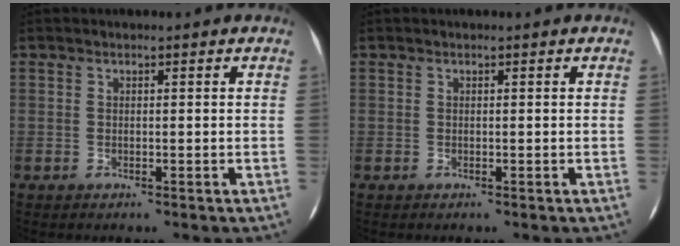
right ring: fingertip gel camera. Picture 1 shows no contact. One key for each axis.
{"total": 0.0}